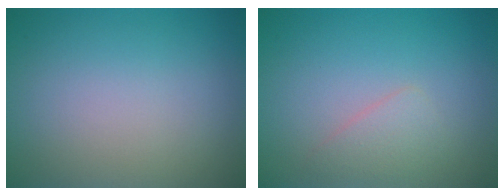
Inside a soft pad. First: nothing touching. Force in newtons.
{"total": 1.7, "press": 1.7, "slide": 0.1}